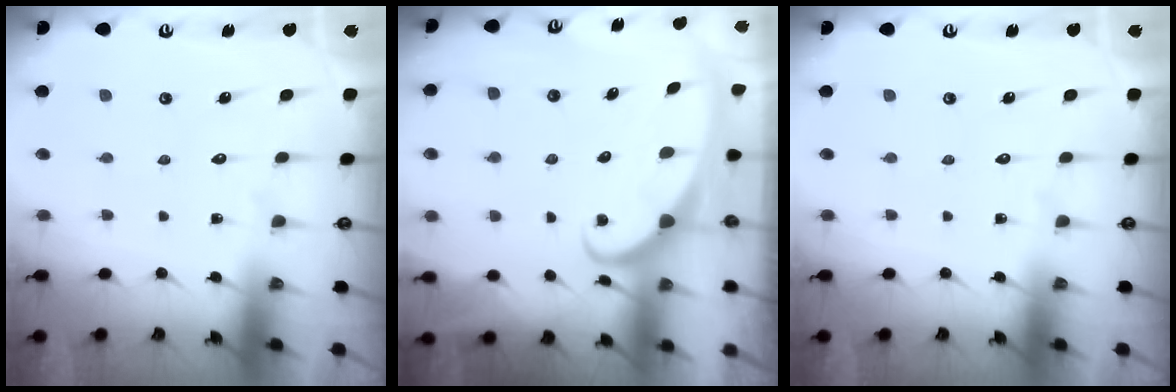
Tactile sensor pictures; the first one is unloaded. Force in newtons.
{"total": 2.4, "press": 2.3, "slide": 0.3}
{"total": 0.0}